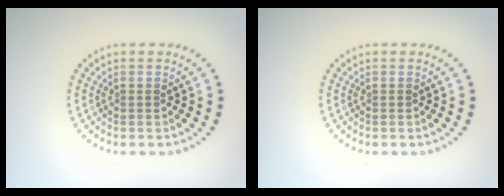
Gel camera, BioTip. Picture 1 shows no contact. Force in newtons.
{"total": 0.0}